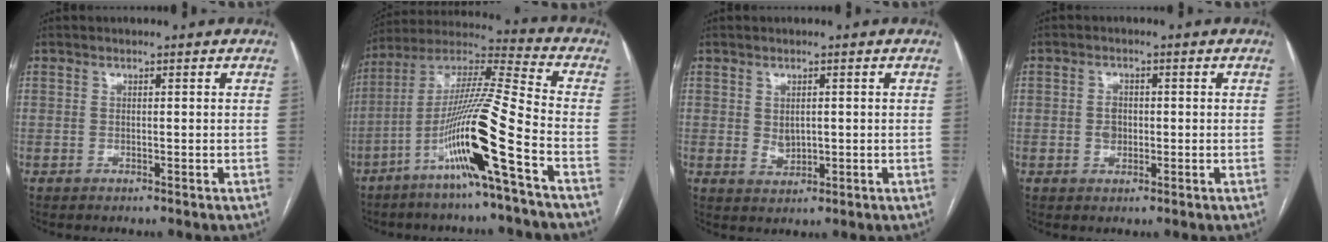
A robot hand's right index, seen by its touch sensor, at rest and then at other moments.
{"total": 16.1, "force": [-7.1, -1.4, 14.4], "torque": [-0.280, -0.009, -0.138]}
{"total": 2.5, "force": [0.4, 1.7, 1.7], "torque": [-0.032, -0.004, 0.014]}
{"total": 2.4, "force": [-0.2, 1.9, 1.4], "torque": [-0.023, 0.004, -0.001]}